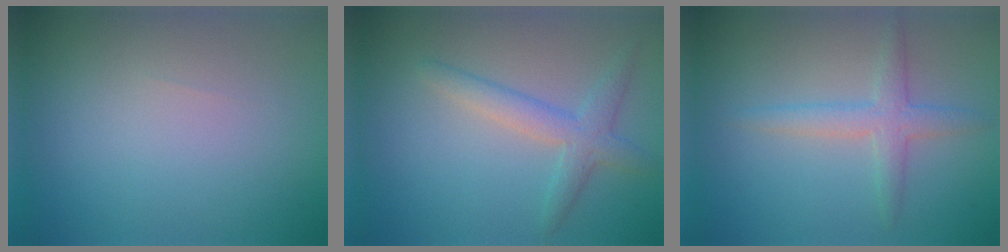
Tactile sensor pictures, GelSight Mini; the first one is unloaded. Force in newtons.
{"total": 3.0, "press": 3.0, "slide": 0.1}
{"total": 2.6, "press": 2.6, "slide": 0.1}